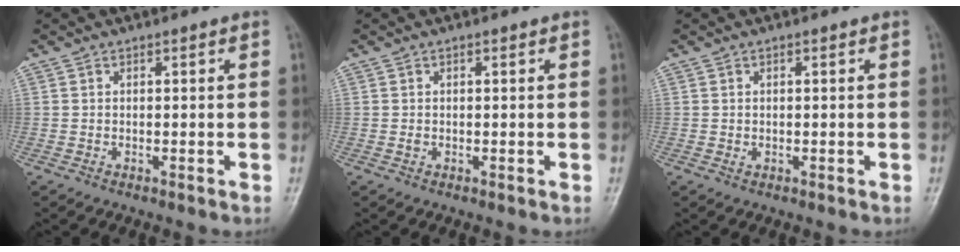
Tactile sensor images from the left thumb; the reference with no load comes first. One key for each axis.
{"total": 0.8, "fx": 0.1, "fy": 0.6, "fz": 0.5, "tx": -0.007, "ty": 0.000, "tz": 0.003}
{"total": 0.8, "fx": 0.1, "fy": 0.6, "fz": 0.5, "tx": -0.006, "ty": -0.001, "tz": 0.004}